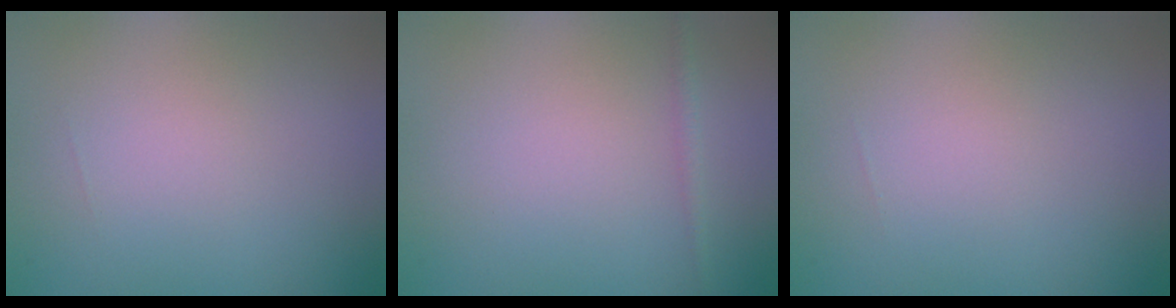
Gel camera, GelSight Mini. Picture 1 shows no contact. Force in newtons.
{"total": 0.8, "press": 0.8, "slide": 0.0}
{"total": 0.0}